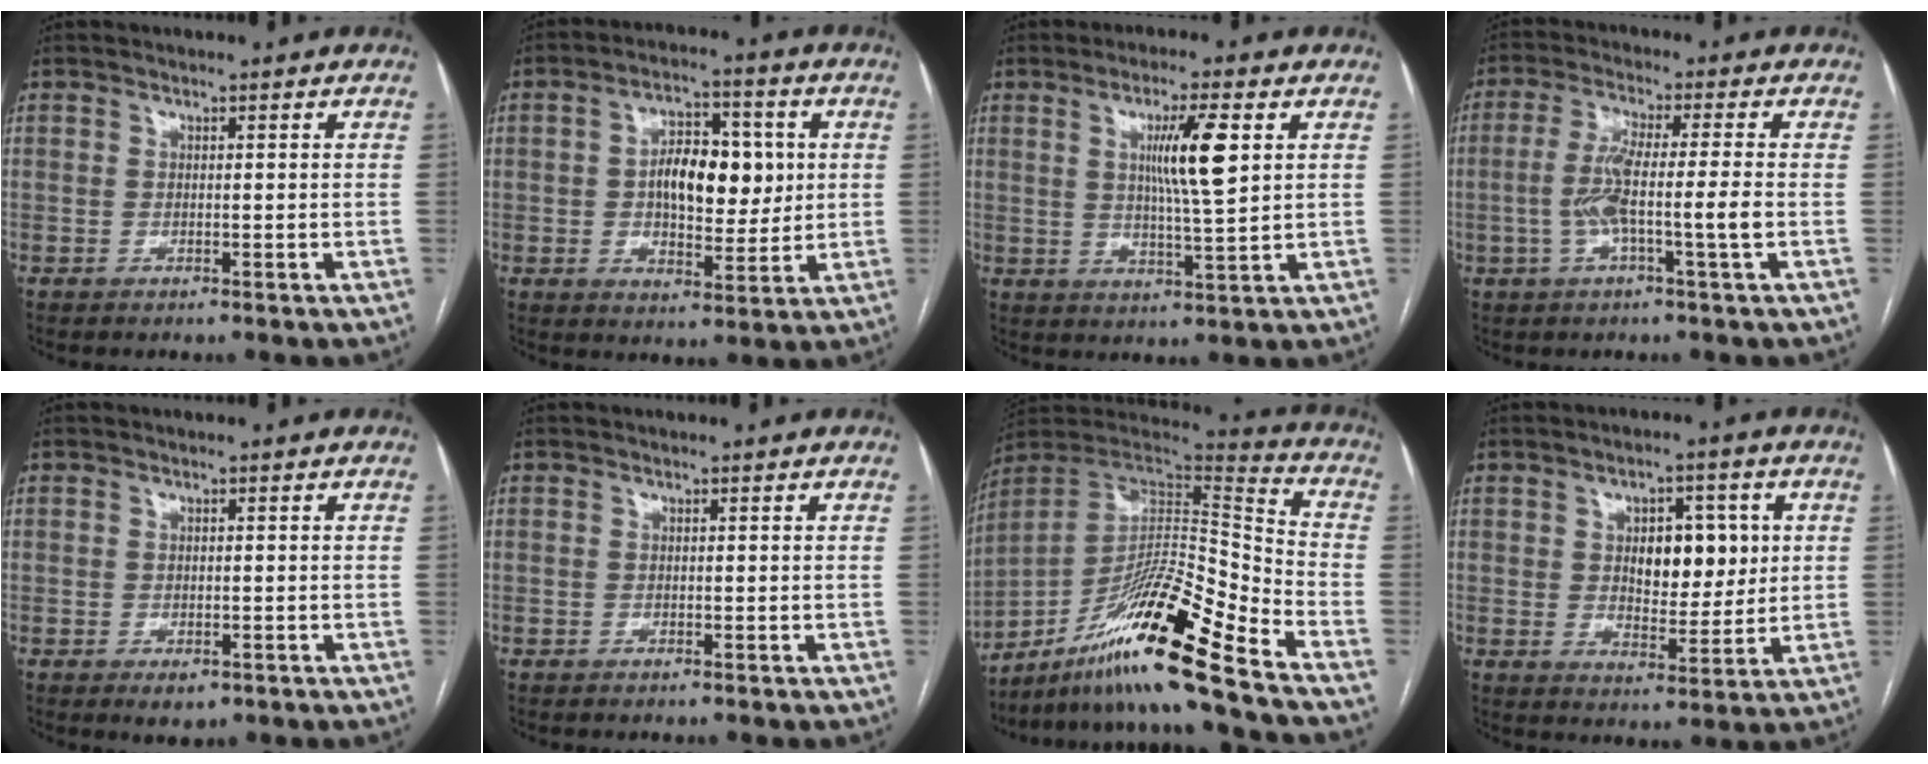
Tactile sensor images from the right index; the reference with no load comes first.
{"total": 10.6, "force": [1.1, 5.3, 9.2], "torque": [-0.149, 0.016, 0.023]}
{"total": 8.3, "force": [2.4, 0.2, 8.0], "torque": [-0.141, -0.004, 0.041]}
{"total": 7.6, "force": [-1.6, -0.3, 7.4], "torque": [-0.149, 0.005, -0.030]}
{"total": 2.4, "force": [-1.2, 1.5, 1.5], "torque": [-0.016, -0.001, -0.007]}
{"total": 0.0}
{"total": 20.5, "force": [-13.8, -0.2, 15.2], "torque": [-0.283, -0.007, -0.248]}
{"total": 8.7, "force": [1.9, 4.4, 7.2], "torque": [-0.101, 0.007, 0.036]}